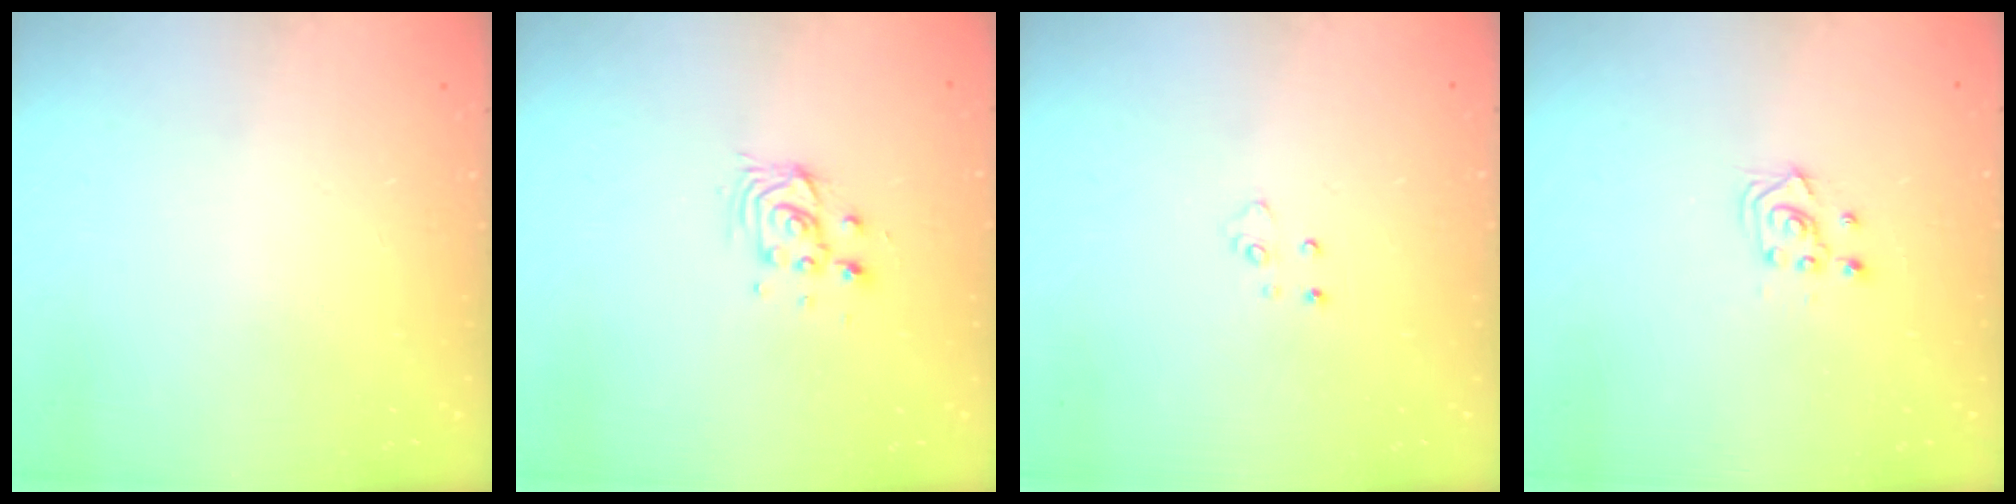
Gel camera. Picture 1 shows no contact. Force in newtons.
{"total": 4.8, "press": 4.8, "slide": 0.9}
{"total": 4.0, "press": 4.0, "slide": 0.4}
{"total": 2.4, "press": 2.2, "slide": 0.8}